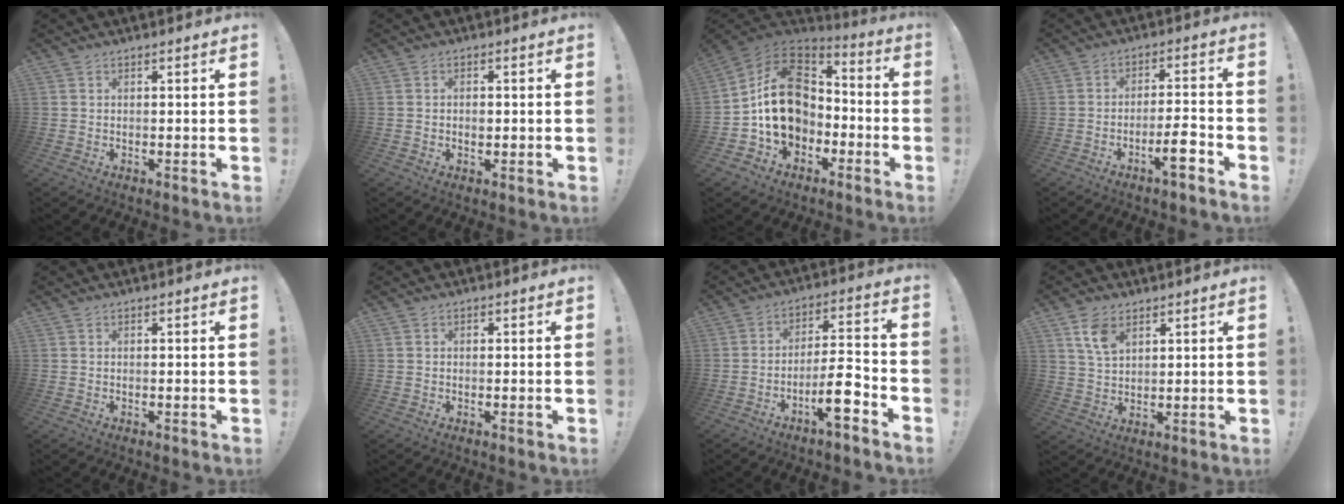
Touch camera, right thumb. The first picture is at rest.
{"total": 1.6, "force": [-0.4, 1.1, 1.1], "torque": [-0.004, -0.003, -0.009]}
{"total": 19.0, "force": [-0.2, 14.7, 12.0], "torque": [-0.194, 0.018, 0.013]}
{"total": 8.2, "force": [-4.6, 1.2, 6.7], "torque": [-0.091, 0.018, -0.078]}
{"total": 0.0}
{"total": 0.5, "force": [-0.2, 0.4, 0.3], "torque": [-0.003, 0.001, -0.003]}
{"total": 11.3, "force": [-6.0, 2.5, 9.3], "torque": [-0.137, 0.034, -0.100]}
{"total": 7.4, "force": [4.2, 4.4, 4.2], "torque": [-0.077, -0.012, 0.081]}